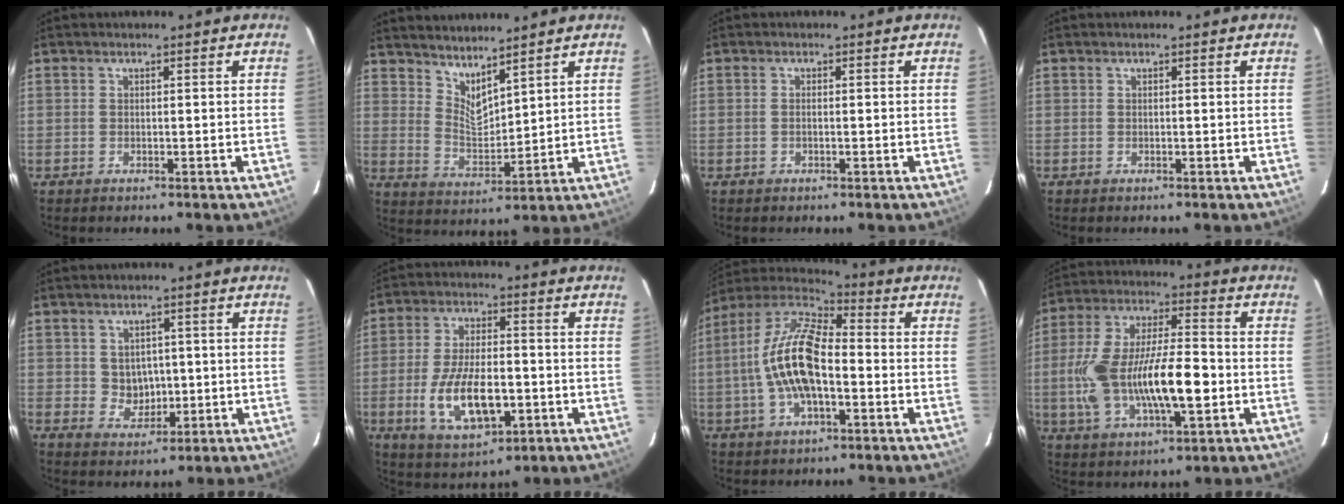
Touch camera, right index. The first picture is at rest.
{"total": 7.0, "force": [6.1, 1.6, 3.1], "torque": [-0.052, -0.007, 0.116]}
{"total": 0.7, "force": [-0.1, 0.1, 0.7], "torque": [-0.015, 0.001, -0.004]}
{"total": 0.0}
{"total": 4.6, "force": [0.3, 4.2, 1.9], "torque": [-0.035, 0.006, 0.015]}
{"total": 13.5, "force": [-3.6, 6.0, 11.5], "torque": [-0.229, -0.009, -0.053]}
{"total": 15.2, "force": [-2.5, 6.3, 13.6], "torque": [-0.270, 0.008, -0.051]}
{"total": 19.6, "force": [-3.3, 7.3, 17.9], "torque": [-0.356, -0.005, -0.053]}